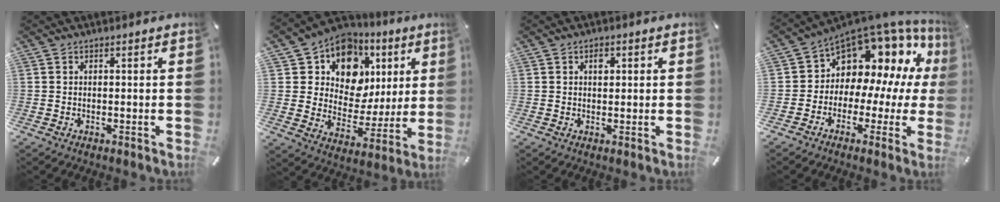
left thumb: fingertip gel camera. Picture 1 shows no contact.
{"total": 13.3, "force": [6.5, 10.2, 5.4], "torque": [-0.090, -0.052, 0.119]}
{"total": 1.9, "force": [0.6, 1.3, 1.3], "torque": [-0.012, -0.001, 0.007]}
{"total": 10.7, "force": [6.0, 7.7, 4.3], "torque": [-0.072, -0.073, 0.105]}